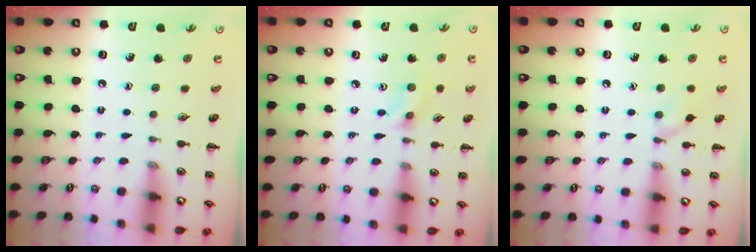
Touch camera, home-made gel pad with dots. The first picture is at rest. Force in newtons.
{"total": 2.0, "press": 1.9, "slide": 0.8}
{"total": 6.6, "press": 6.2, "slide": 2.2}